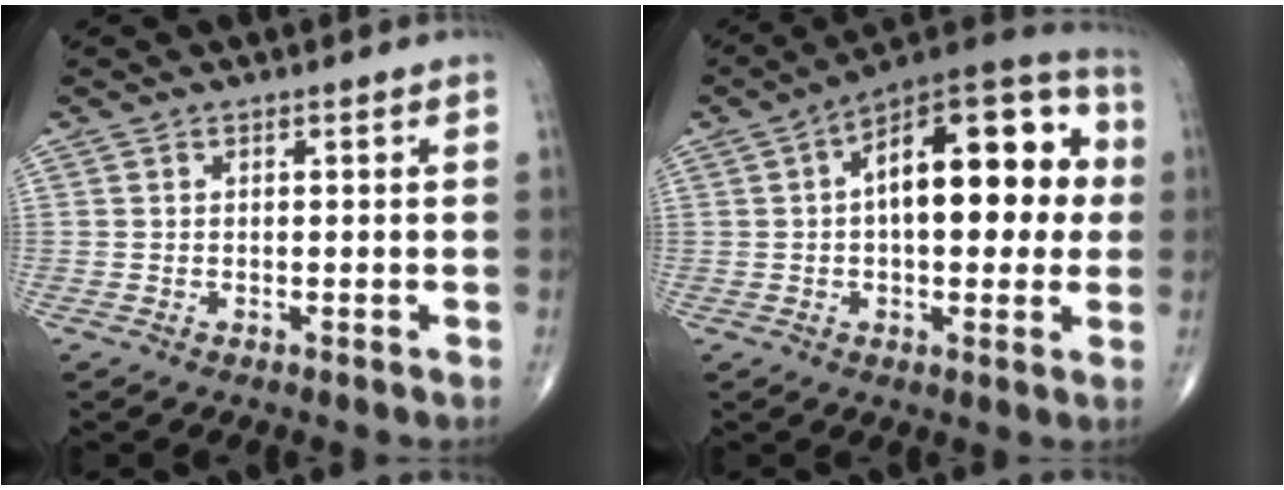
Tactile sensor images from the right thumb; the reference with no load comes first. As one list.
[{"total": 21.6, "force": [3.0, 10.3, 18.8], "torque": [-0.238, 0.033, 0.030]}]